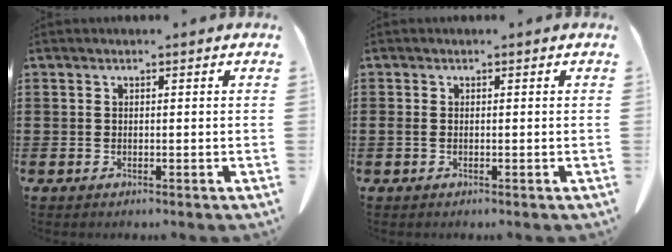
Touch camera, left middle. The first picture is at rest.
{"total": 0.6, "force": [-0.2, 0.2, 0.6], "torque": [-0.014, -0.001, -0.004]}